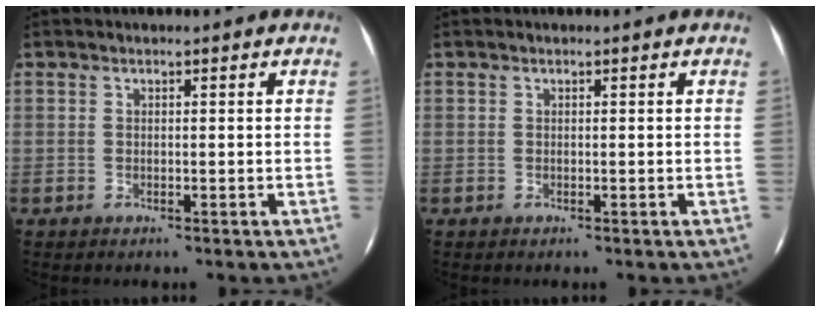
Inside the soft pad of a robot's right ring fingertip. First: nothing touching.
{"total": 0.0}